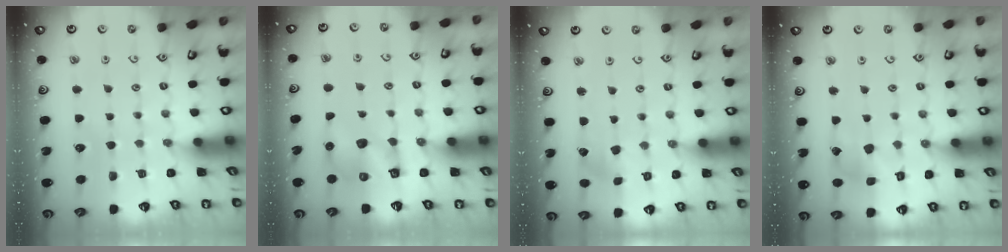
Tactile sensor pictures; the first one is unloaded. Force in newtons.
{"total": 6.6, "press": 6.6, "slide": 0.6}
{"total": 0.5, "press": 0.5, "slide": 0.1}
{"total": 6.5, "press": 6.5, "slide": 0.6}